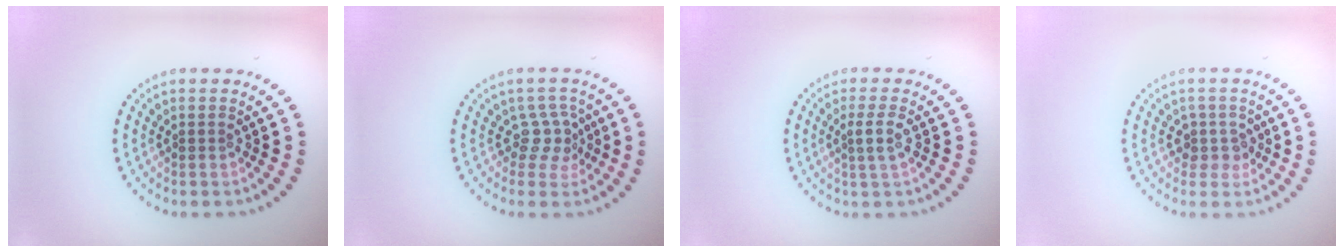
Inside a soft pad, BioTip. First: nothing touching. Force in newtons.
{"total": 2.3, "press": 1.5, "slide": 1.6}
{"total": 1.6, "press": 1.2, "slide": 1.0}
{"total": 2.0, "press": 1.6, "slide": 1.2}